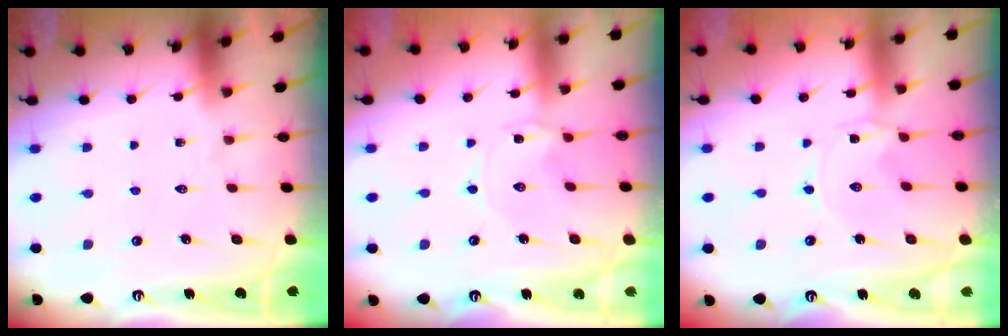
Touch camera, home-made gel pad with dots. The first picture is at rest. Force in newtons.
{"total": 1.4, "press": 1.4, "slide": 0.2}
{"total": 0.0}